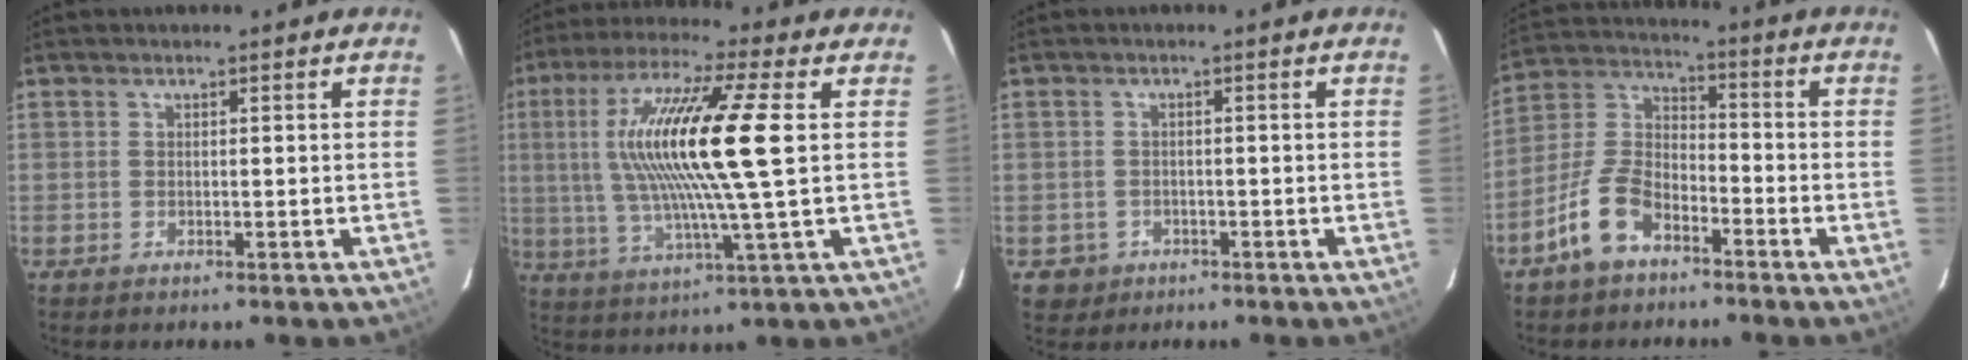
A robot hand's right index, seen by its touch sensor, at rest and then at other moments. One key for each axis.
{"total": 18.2, "fx": 2.8, "fy": 1.2, "fz": 18.0, "tx": -0.339, "ty": 0.008, "tz": 0.050}
{"total": 3.6, "fx": -1.2, "fy": 3.4, "fz": 0.5, "tx": -0.018, "ty": 0.007, "tz": -0.010}
{"total": 10.4, "fx": -6.5, "fy": 5.4, "fz": 6.0, "tx": -0.133, "ty": 0.021, "tz": -0.125}